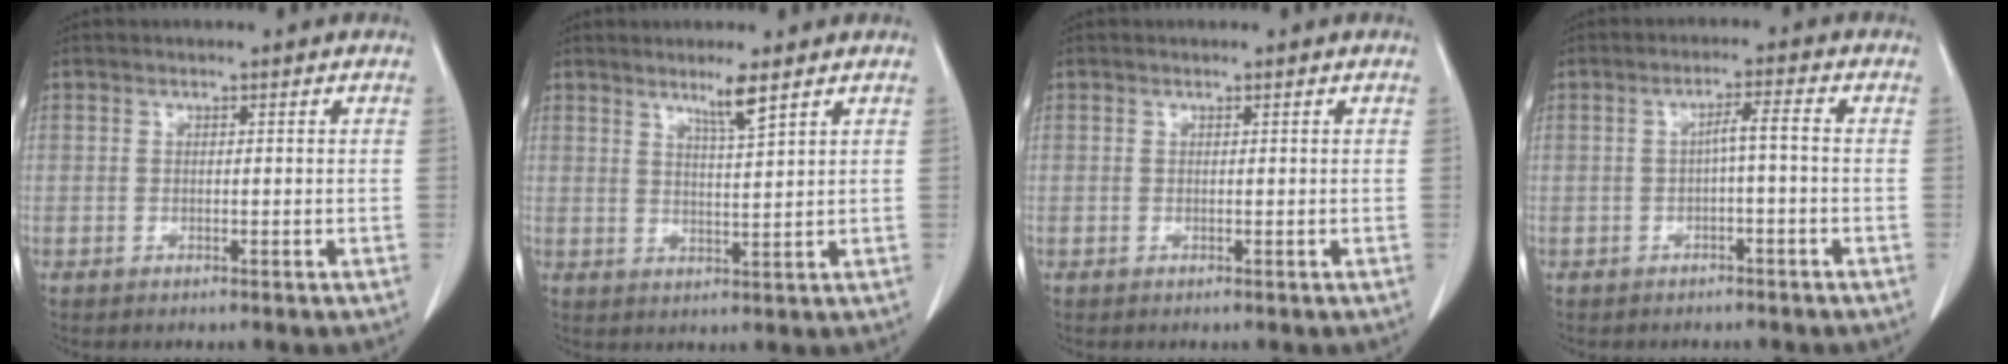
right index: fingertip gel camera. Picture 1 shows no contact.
{"total": 3.9, "force": [2.7, -0.5, 2.7], "torque": [-0.052, -0.008, 0.051]}
{"total": 0.0}
{"total": 2.8, "force": [-0.6, 0.0, 2.8], "torque": [-0.046, 0.009, -0.008]}